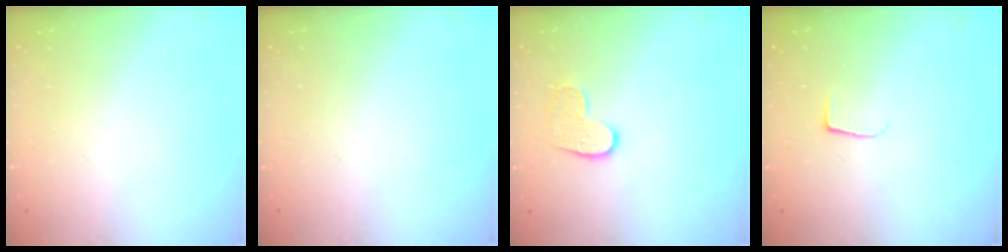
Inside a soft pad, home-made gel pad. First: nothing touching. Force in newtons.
{"total": 0.0}
{"total": 8.0, "press": 8.0, "slide": 0.4}
{"total": 5.0, "press": 4.9, "slide": 0.6}